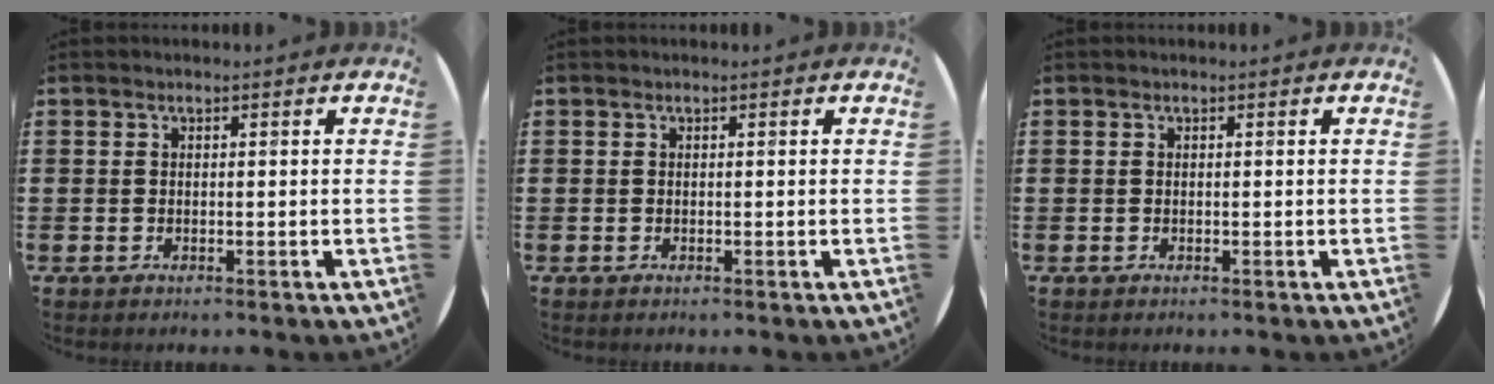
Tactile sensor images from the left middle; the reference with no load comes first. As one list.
[{"total": 0.0}, {"total": 0.0}]